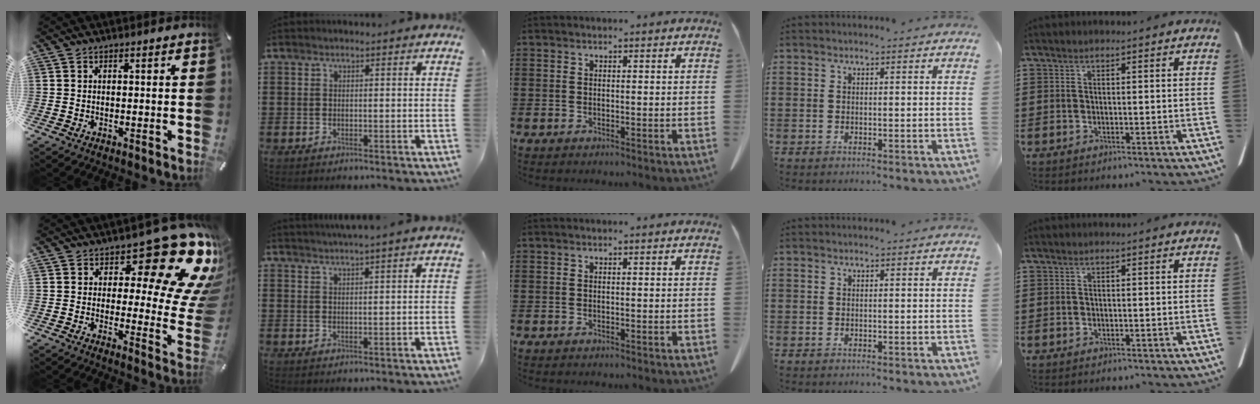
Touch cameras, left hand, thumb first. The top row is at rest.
{"thumb": {"total": 22.4, "force": [12.1, 9.1, 16.4], "torque": [-0.199, -0.084, 0.195]}, "index": {"total": 1.7, "force": [1.5, -0.6, 0.6], "torque": [-0.011, -0.001, 0.028]}}